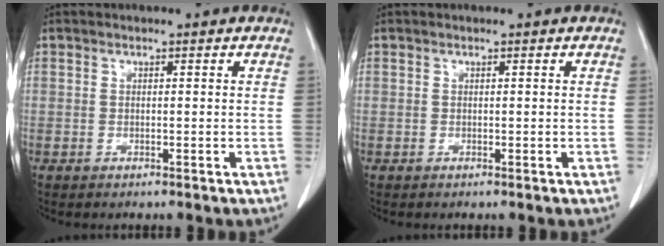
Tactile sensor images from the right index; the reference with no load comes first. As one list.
[{"total": 0.0}]